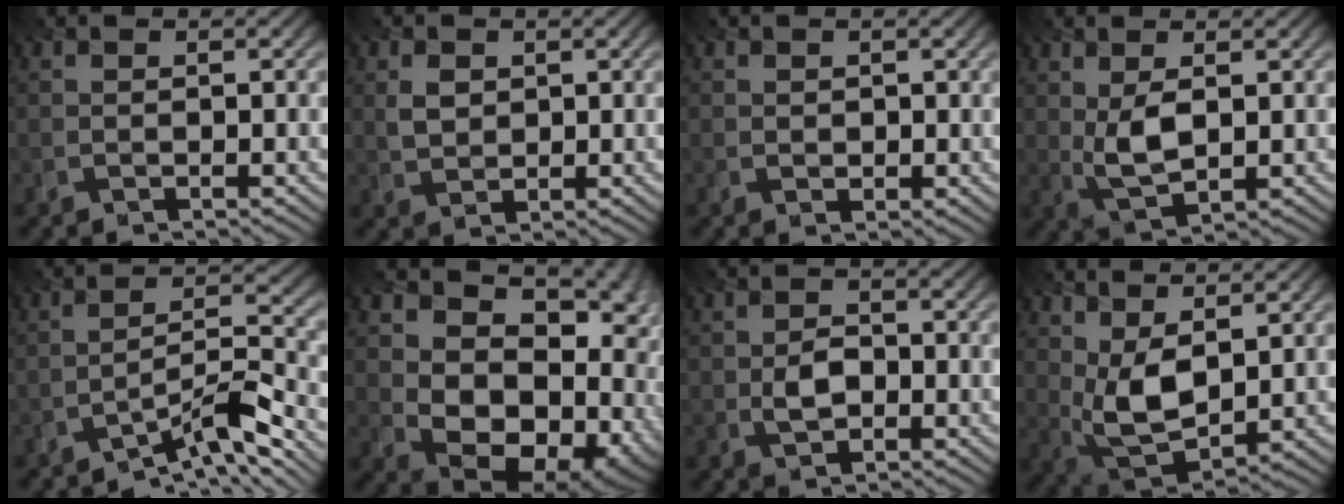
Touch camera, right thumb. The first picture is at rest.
{"total": 3.0, "force": [1.1, 2.2, 1.7], "torque": [-0.045, 0.002, 0.021]}
{"total": 1.3, "force": [0.5, 1.1, 0.4], "torque": [-0.014, -0.003, 0.006]}
{"total": 4.7, "force": [0.7, 2.5, 4.0], "torque": [-0.094, -0.003, 0.023]}
{"total": 6.8, "force": [-5.2, 1.1, 4.3], "torque": [-0.073, 0.012, -0.096]}
{"total": 17.6, "force": [1.6, 13.6, 11.0], "torque": [-0.152, -0.036, 0.061]}
{"total": 2.9, "force": [-0.6, 1.9, 2.1], "torque": [-0.043, 0.001, -0.012]}
{"total": 8.5, "force": [2.6, 4.6, 6.7], "torque": [-0.168, -0.003, 0.055]}